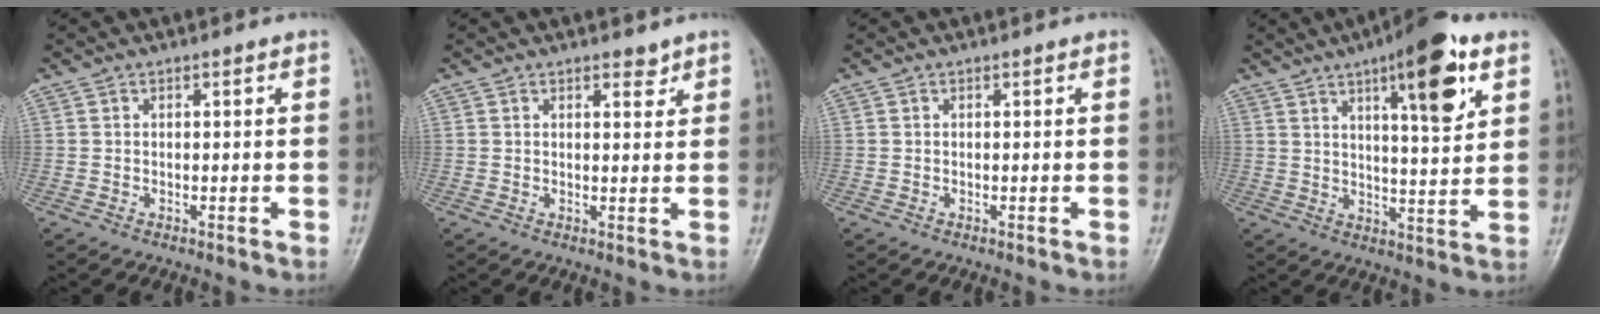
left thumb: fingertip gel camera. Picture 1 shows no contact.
{"total": 2.2, "force": [1.7, 1.0, 1.1], "torque": [-0.004, -0.010, 0.023]}
{"total": 0.0}
{"total": 14.3, "force": [7.0, 3.9, 11.8], "torque": [-0.150, -0.032, 0.099]}